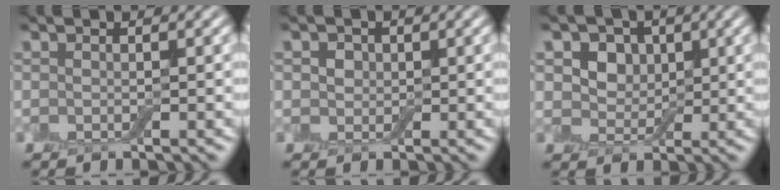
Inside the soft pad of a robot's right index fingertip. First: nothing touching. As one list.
[{"total": 2.2, "force": [0.9, 1.8, 0.9], "torque": [-0.014, 0.011, 0.001]}, {"total": 5.9, "force": [2.6, 4.5, 2.8], "torque": [-0.059, 0.002, 0.034]}]